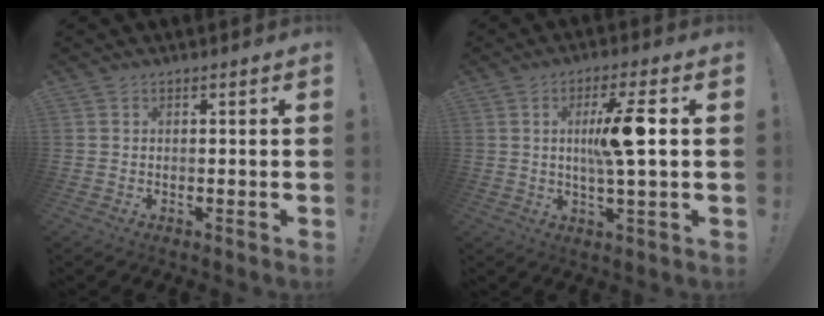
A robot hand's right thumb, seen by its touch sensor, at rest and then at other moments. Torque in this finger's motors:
{"motor_torque": [-0.17, 0.32, 1.05, 0.00, 0.22]}